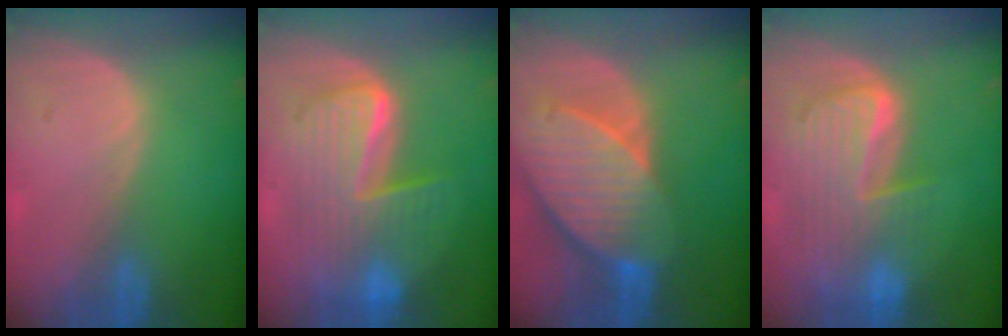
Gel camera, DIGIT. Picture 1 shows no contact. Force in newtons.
{"total": 10.3, "press": 10.3, "slide": 0.9}
{"total": 10.7, "press": 9.4, "slide": 5.0}
{"total": 9.9, "press": 8.6, "slide": 5.0}